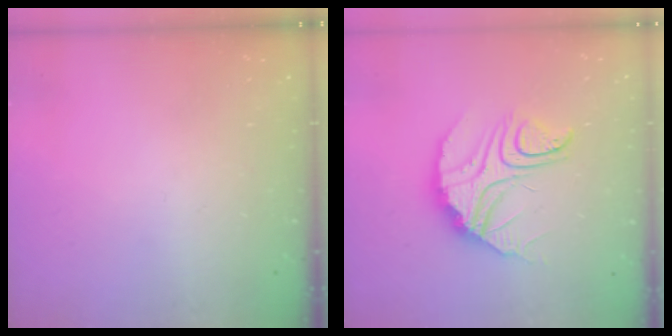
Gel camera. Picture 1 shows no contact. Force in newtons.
{"total": 14.0, "press": 14.0, "slide": 1.3}